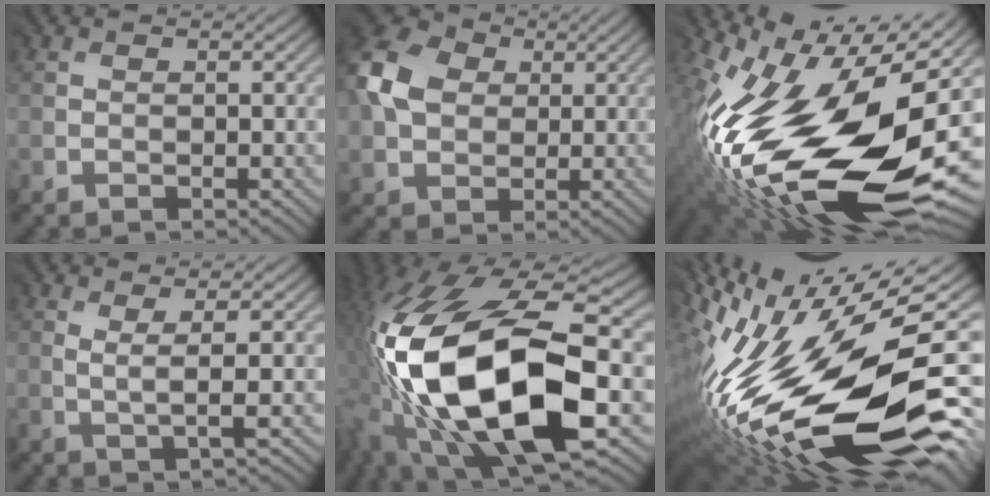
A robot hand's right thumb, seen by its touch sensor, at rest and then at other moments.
{"total": 10.1, "force": [2.4, 7.8, 5.9], "torque": [-0.168, 0.022, 0.041]}
{"total": 20.5, "force": [-3.4, 9.6, 17.8], "torque": [-0.362, -0.035, -0.061]}
{"total": 2.2, "force": [0.6, 0.1, 2.1], "torque": [-0.042, 0.001, 0.013]}
{"total": 20.3, "force": [-2.4, 10.3, 17.3], "torque": [-0.393, -0.038, -0.020]}
{"total": 20.0, "force": [-5.1, 7.5, 17.9], "torque": [-0.349, -0.014, -0.094]}